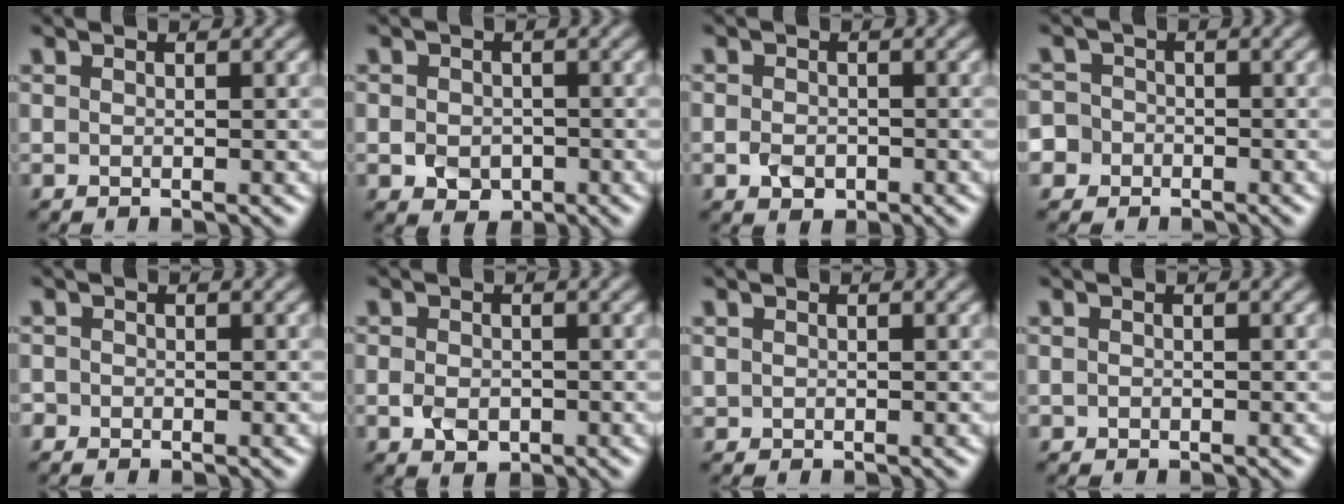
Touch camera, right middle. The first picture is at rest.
{"total": 2.4, "force": [-0.8, 1.9, 1.2], "torque": [-0.020, -0.005, -0.016]}
{"total": 1.8, "force": [-0.8, 1.3, 0.9], "torque": [-0.021, -0.004, -0.018]}
{"total": 5.1, "force": [-2.0, 4.5, 1.1], "torque": [-0.020, 0.017, -0.069]}
{"total": 1.0, "force": [-0.5, 0.8, 0.3], "torque": [-0.005, -0.002, -0.012]}
{"total": 2.0, "force": [-0.8, 1.4, 1.2], "torque": [-0.027, -0.003, -0.015]}
{"total": 0.5, "force": [0.1, 0.5, 0.0], "torque": [-0.002, 0.001, 0.003]}
{"total": 0.5, "force": [-0.3, 0.4, 0.1], "torque": [-0.002, 0.001, -0.007]}